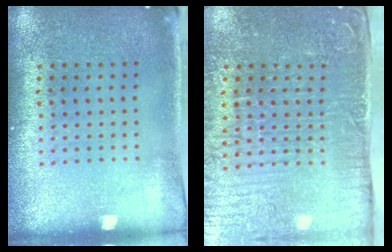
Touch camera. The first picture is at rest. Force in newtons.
{"total": 5.5, "press": 4.6, "slide": 3.0}